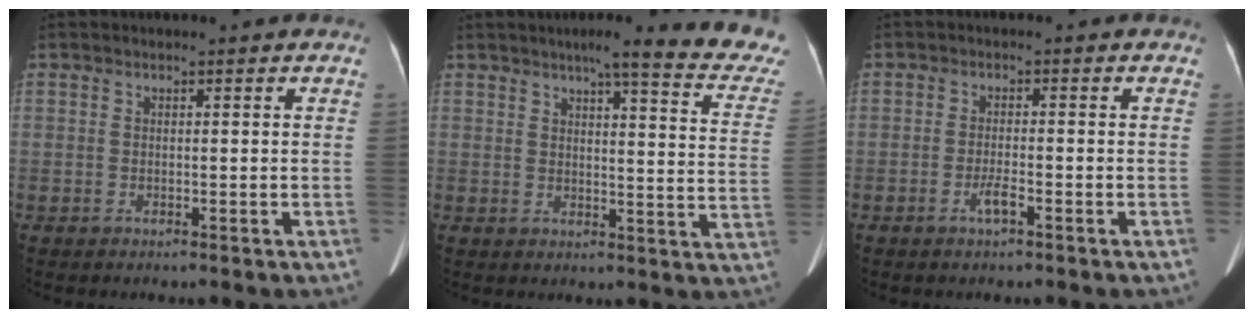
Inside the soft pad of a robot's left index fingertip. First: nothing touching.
{"total": 18.3, "force": [15.7, 1.2, 9.4], "torque": [-0.100, -0.044, 0.167]}
{"total": 2.1, "force": [-1.2, 0.2, 1.7], "torque": [-0.033, 0.000, -0.026]}